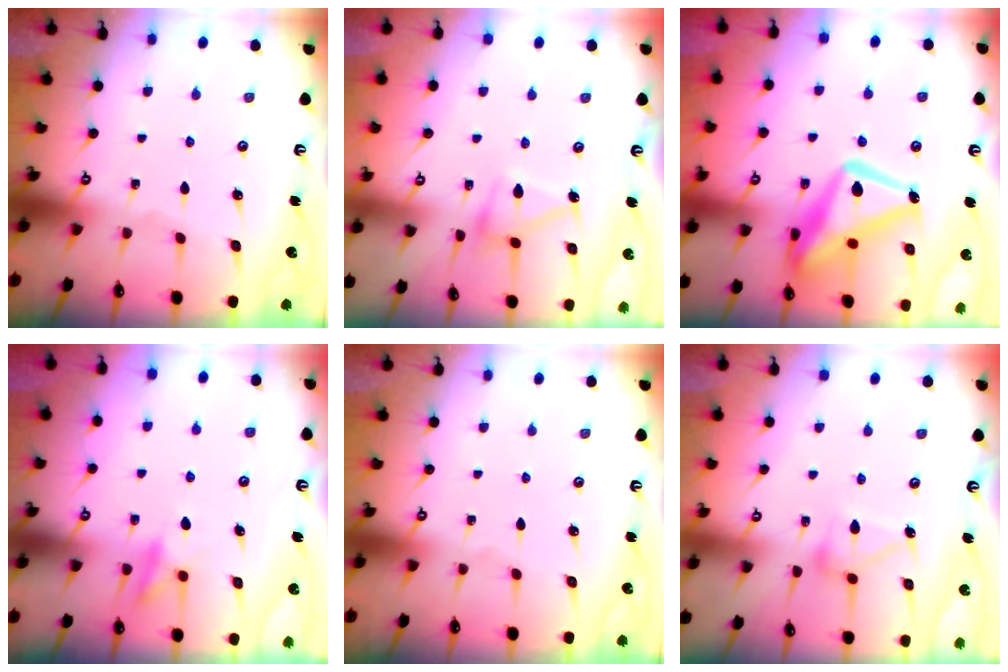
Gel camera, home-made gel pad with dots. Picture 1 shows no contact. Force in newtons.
{"total": 12.3, "press": 12.3, "slide": 0.6}
{"total": 16.6, "press": 16.5, "slide": 1.6}
{"total": 9.5, "press": 9.4, "slide": 1.2}
{"total": 0.0}
{"total": 13.3, "press": 13.3, "slide": 0.6}